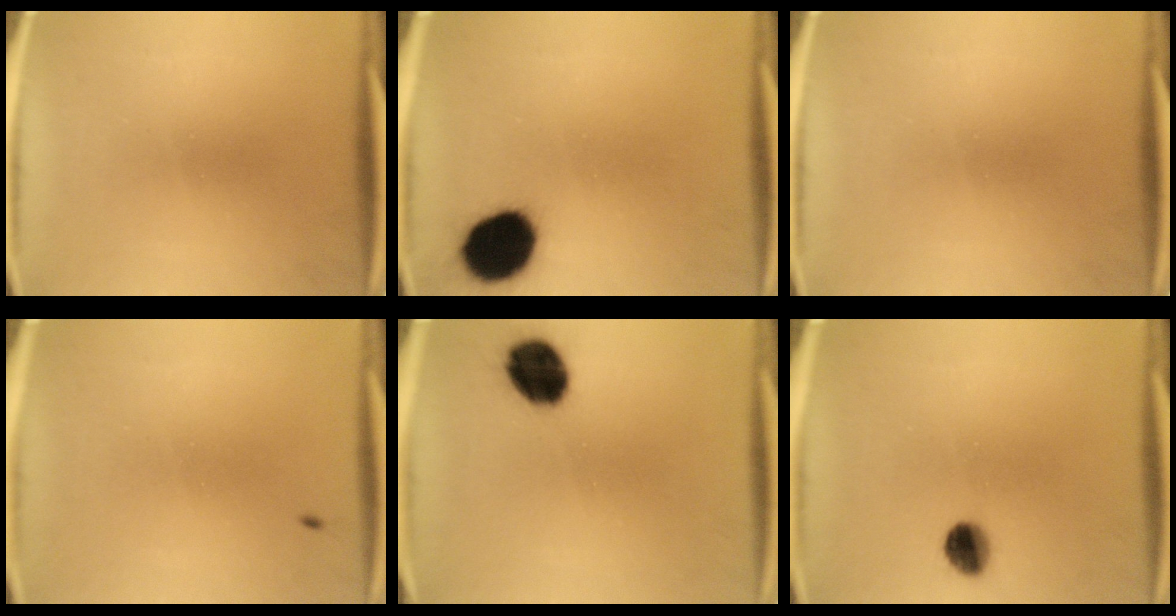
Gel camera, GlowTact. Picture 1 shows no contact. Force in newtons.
{"total": 14.9}
{"total": 0.0}
{"total": 0.8}
{"total": 11.7}
{"total": 5.1}